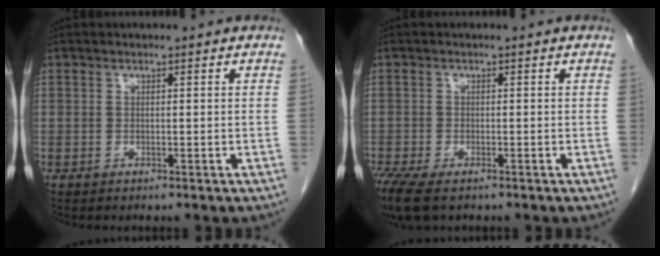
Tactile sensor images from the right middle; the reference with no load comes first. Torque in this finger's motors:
{"motor_torque": [0.98, -0.75, 0.07, 0.10]}